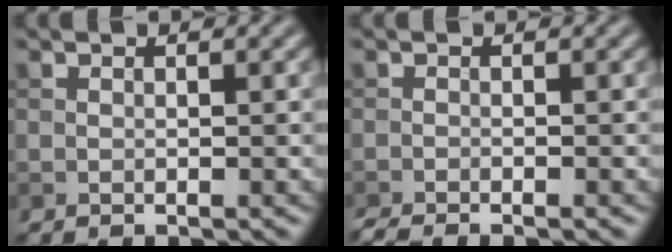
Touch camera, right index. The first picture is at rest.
{"total": 2.1, "force": [-1.9, 0.1, 1.1], "torque": [-0.022, -0.004, -0.037]}